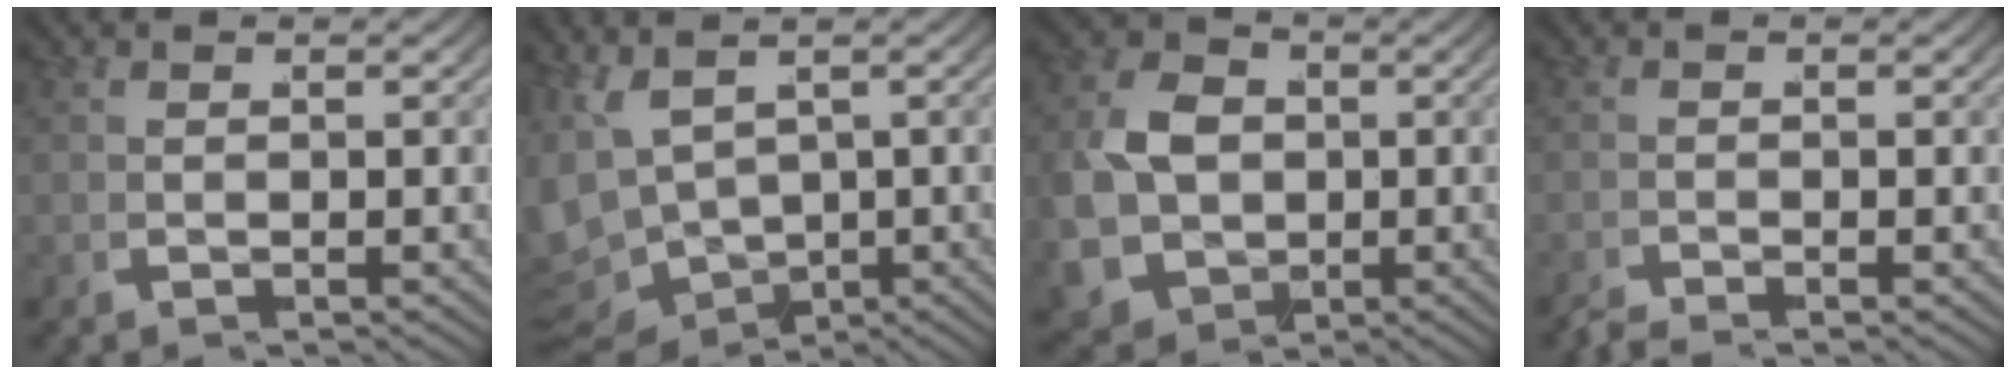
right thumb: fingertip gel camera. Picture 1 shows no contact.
{"total": 8.4, "force": [-1.0, 7.0, 4.7], "torque": [-0.121, -0.032, -0.006]}
{"total": 11.1, "force": [-1.9, 9.4, 5.5], "torque": [-0.153, -0.057, -0.014]}
{"total": 1.2, "force": [-1.2, -0.2, 0.1], "torque": [0.012, -0.001, -0.031]}